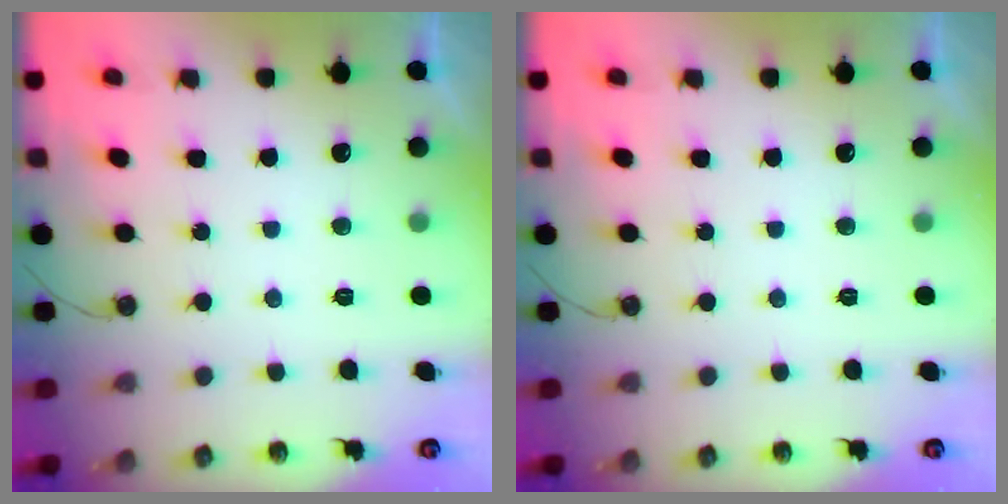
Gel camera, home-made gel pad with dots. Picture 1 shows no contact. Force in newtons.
{"total": 0.0}